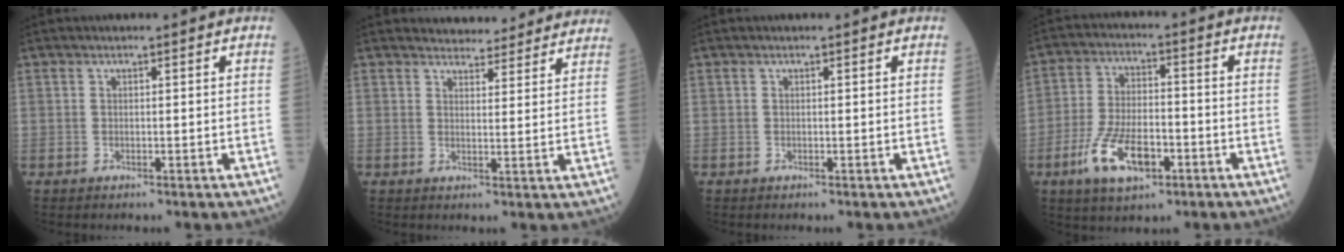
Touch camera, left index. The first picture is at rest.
{"total": 9.6, "force": [9.3, 2.2, 1.5], "torque": [-0.003, 0.005, 0.097]}
{"total": 0.0}
{"total": 10.1, "force": [-4.7, 4.3, 7.9], "torque": [-0.166, -0.001, -0.083]}